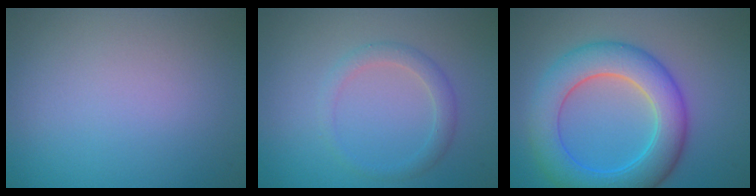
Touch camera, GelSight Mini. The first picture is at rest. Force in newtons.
{"total": 1.9, "press": 1.9, "slide": 0.2}
{"total": 7.7, "press": 7.7, "slide": 0.3}